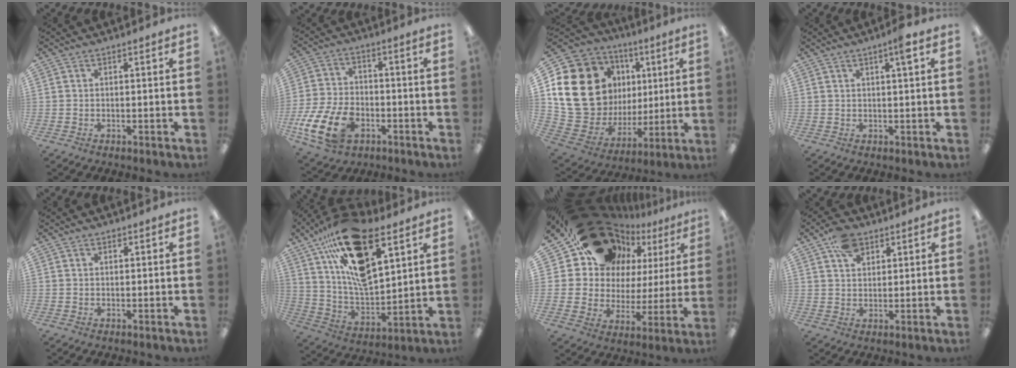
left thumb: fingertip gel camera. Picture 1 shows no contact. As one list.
[{"total": 14.9, "force": [-6.2, 9.2, 10.0], "torque": [-0.210, 0.030, -0.104]}, {"total": 21.7, "force": [5.7, 17.7, 11.2], "torque": [-0.250, -0.030, 0.136]}, {"total": 3.5, "force": [1.7, 0.2, 3.0], "torque": [-0.055, -0.001, 0.026]}, {"total": 0.9, "force": [0.6, 0.5, 0.3], "torque": [-0.006, 0.002, 0.011]}, {"total": 21.6, "force": [13.1, 9.0, 14.6], "torque": [-0.270, -0.073, 0.229]}, {"total": 21.1, "force": [15.9, 12.1, 6.9], "torque": [-0.132, -0.100, 0.307]}, {"total": 6.8, "force": [4.1, 4.3, 3.3], "torque": [-0.062, -0.003, 0.077]}]